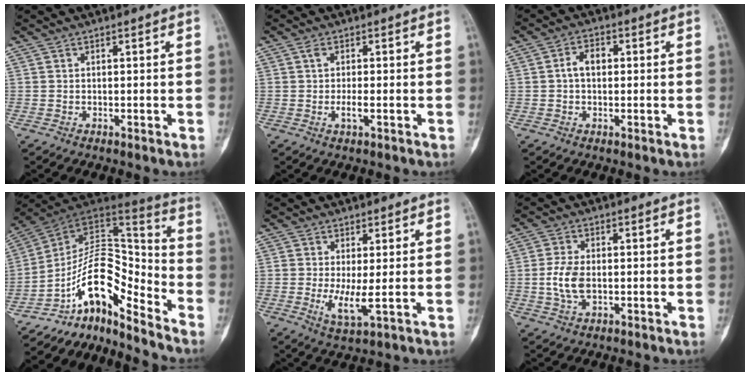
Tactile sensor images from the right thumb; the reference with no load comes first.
{"total": 2.6, "force": [-0.5, 0.8, 2.4], "torque": [-0.052, 0.000, -0.011]}
{"total": 3.9, "force": [0.2, 2.6, 3.0], "torque": [-0.047, 0.014, -0.001]}
{"total": 15.0, "force": [-10.4, 5.6, 9.2], "torque": [-0.122, 0.127, -0.184]}
{"total": 5.1, "force": [-0.5, 1.2, 5.0], "torque": [-0.107, -0.018, -0.009]}
{"total": 5.8, "force": [-0.6, 3.3, 4.8], "torque": [-0.106, 0.002, -0.014]}